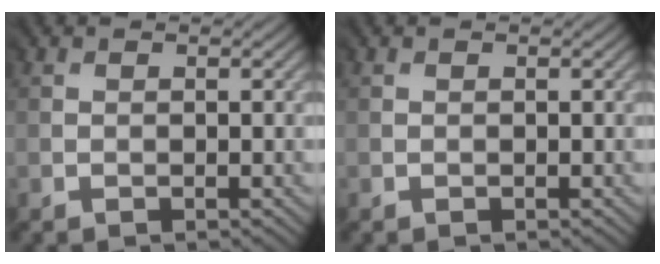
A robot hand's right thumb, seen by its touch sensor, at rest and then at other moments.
{"total": 0.0}